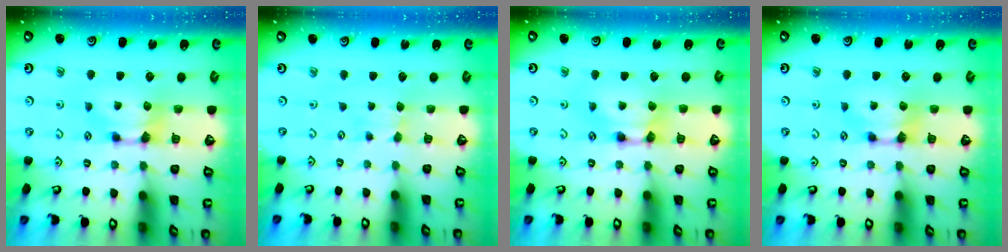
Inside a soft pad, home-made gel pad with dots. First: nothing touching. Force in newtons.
{"total": 1.6, "press": 1.5, "slide": 0.5}
{"total": 1.9, "press": 1.9, "slide": 0.2}
{"total": 0.0}